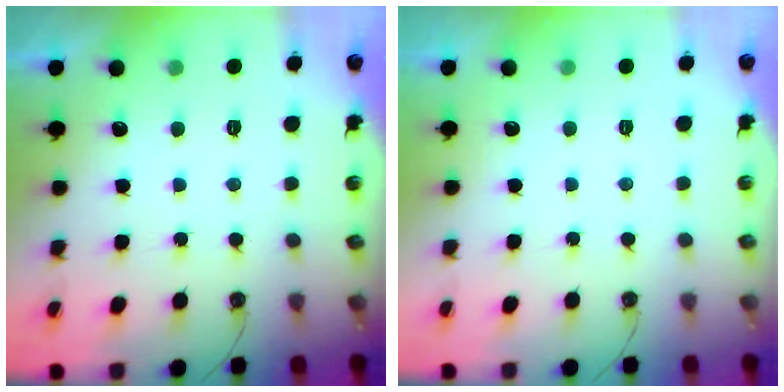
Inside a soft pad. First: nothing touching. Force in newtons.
{"total": 0.0}